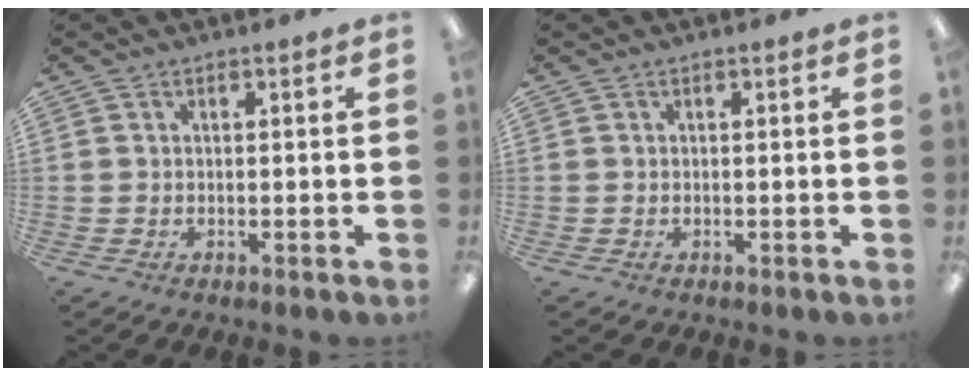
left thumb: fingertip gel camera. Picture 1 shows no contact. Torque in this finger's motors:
{"motor_torque": [0.00, 0.00, 0.00, 0.00, 0.00]}